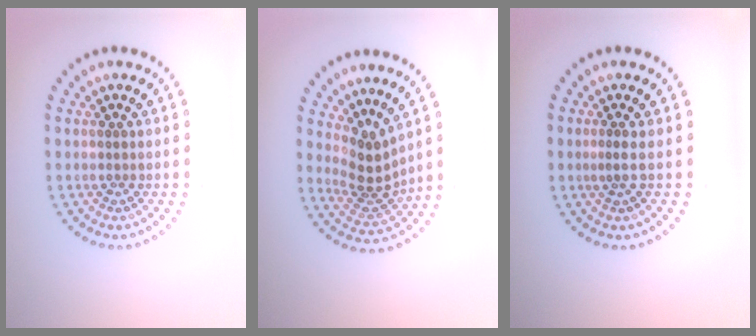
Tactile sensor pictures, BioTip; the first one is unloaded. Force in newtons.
{"total": 3.4, "press": 2.4, "slide": 2.5}
{"total": 0.9, "press": 0.3, "slide": 0.9}